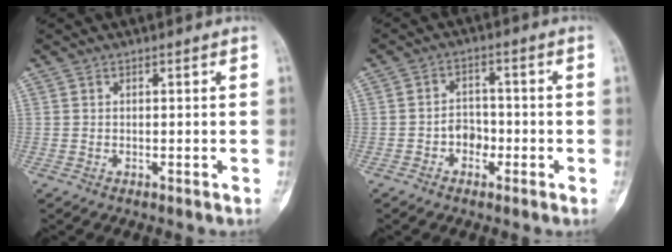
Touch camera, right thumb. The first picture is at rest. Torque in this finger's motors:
{"motor_torque": [0.64, 0.23, -0.03, -0.01, -0.01]}